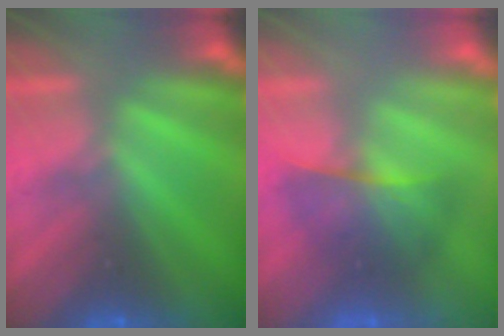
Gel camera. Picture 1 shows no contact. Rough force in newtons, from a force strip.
{"total": 2.2}